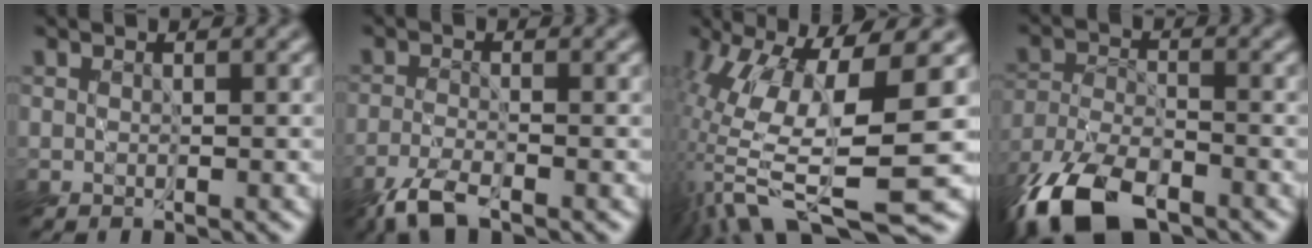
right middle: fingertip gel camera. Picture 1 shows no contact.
{"total": 3.4, "force": [-2.8, 0.7, 1.8], "torque": [-0.040, -0.008, -0.062]}
{"total": 11.2, "force": [-2.2, 2.8, 10.6], "torque": [-0.220, -0.013, -0.031]}
{"total": 9.8, "force": [-7.1, 4.0, 5.4], "torque": [-0.115, -0.021, -0.139]}